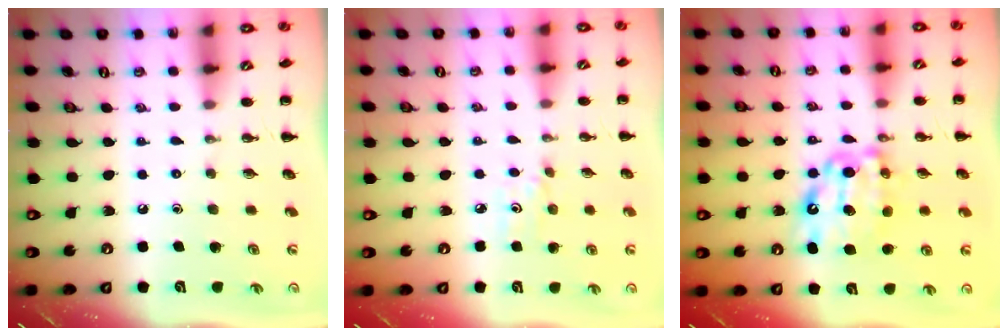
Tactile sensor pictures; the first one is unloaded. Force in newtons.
{"total": 4.0, "press": 3.7, "slide": 1.6}
{"total": 12.2, "press": 12.1, "slide": 1.1}